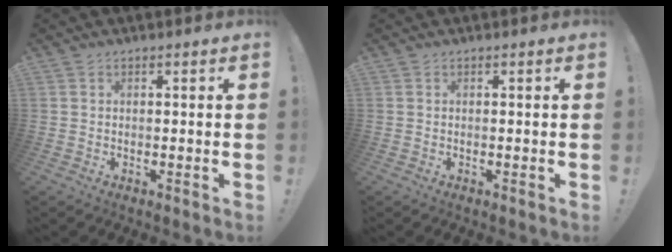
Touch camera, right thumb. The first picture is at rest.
{"total": 0.0}